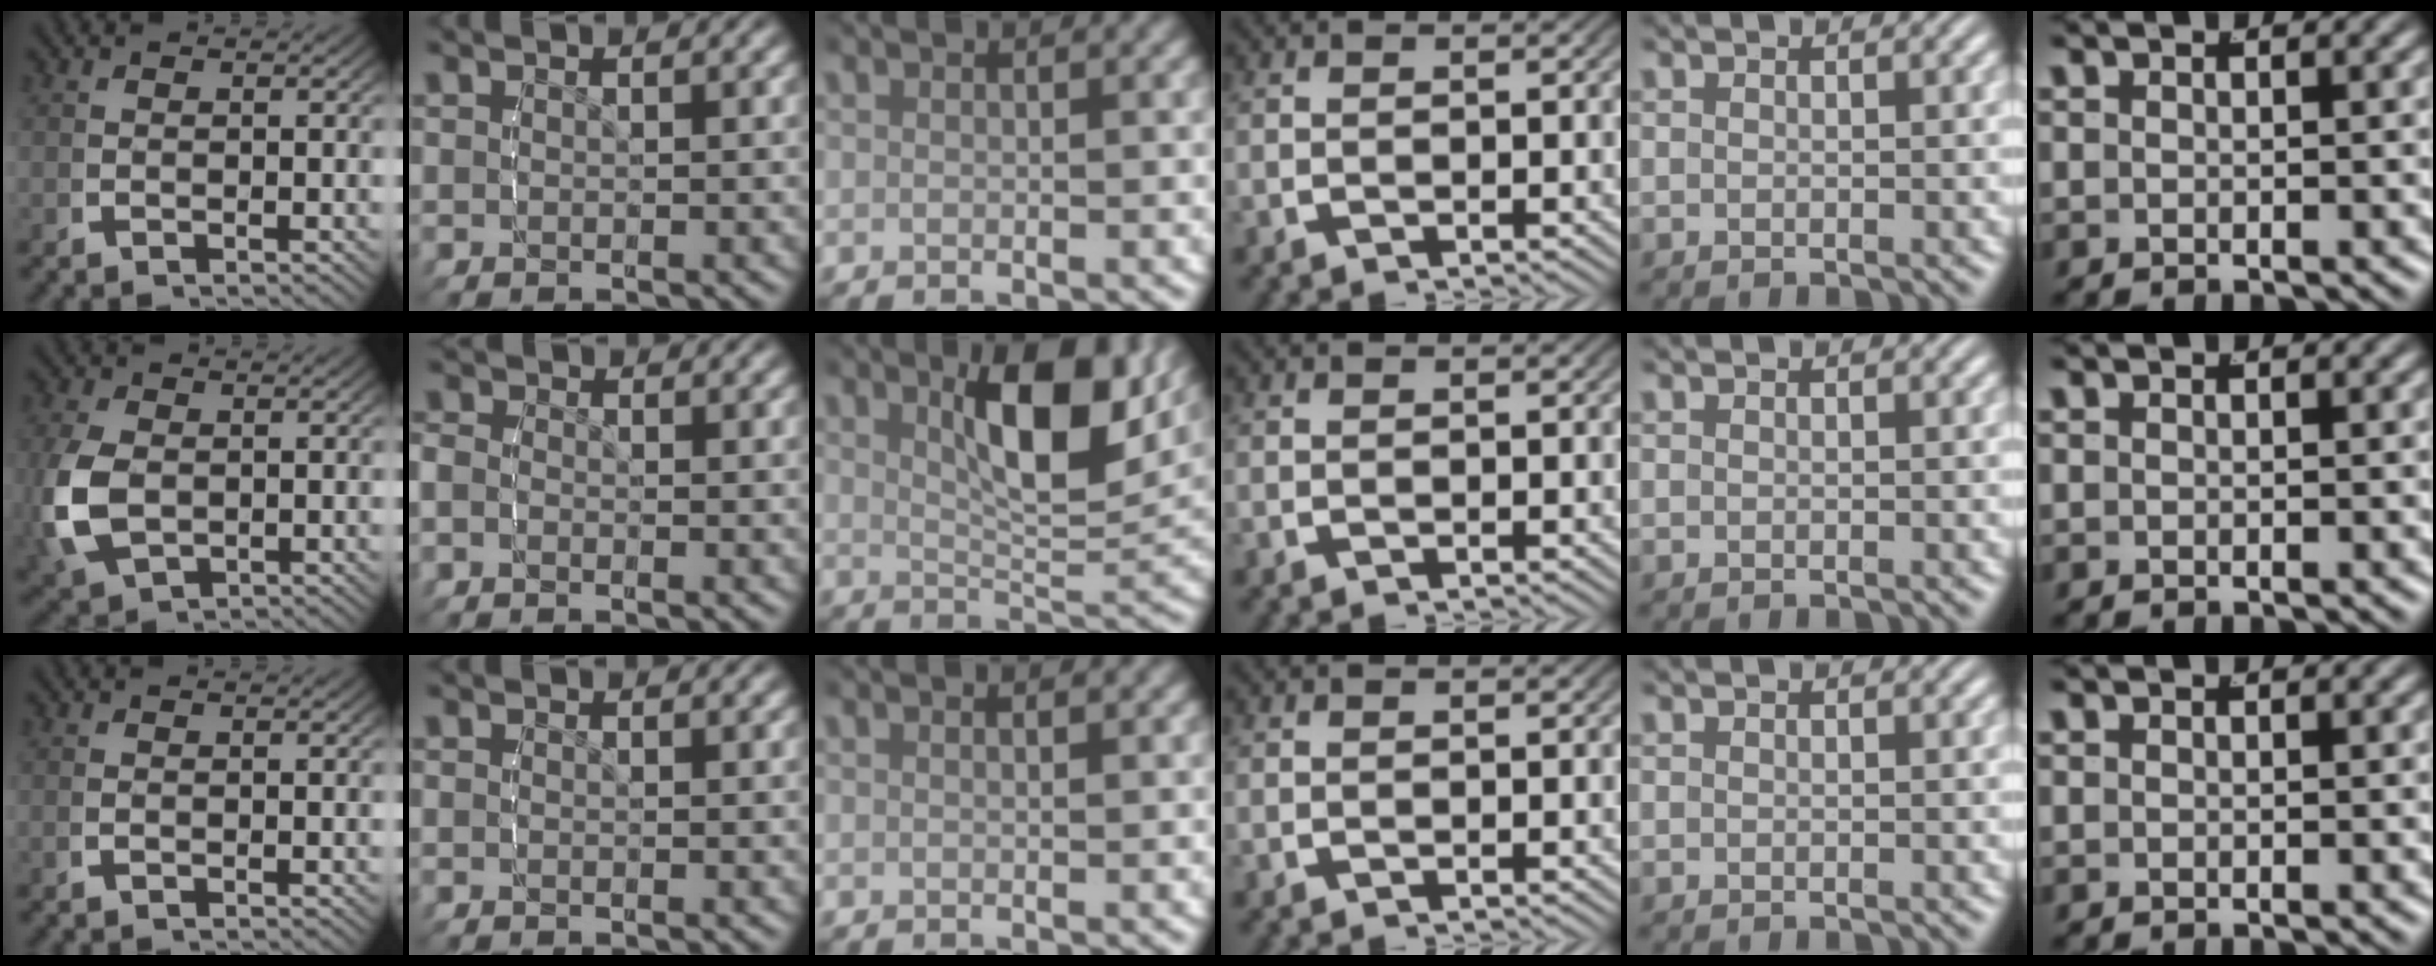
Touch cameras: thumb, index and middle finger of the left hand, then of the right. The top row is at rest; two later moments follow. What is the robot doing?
{"motion": "lift_and_place", "object": "glue stick"}